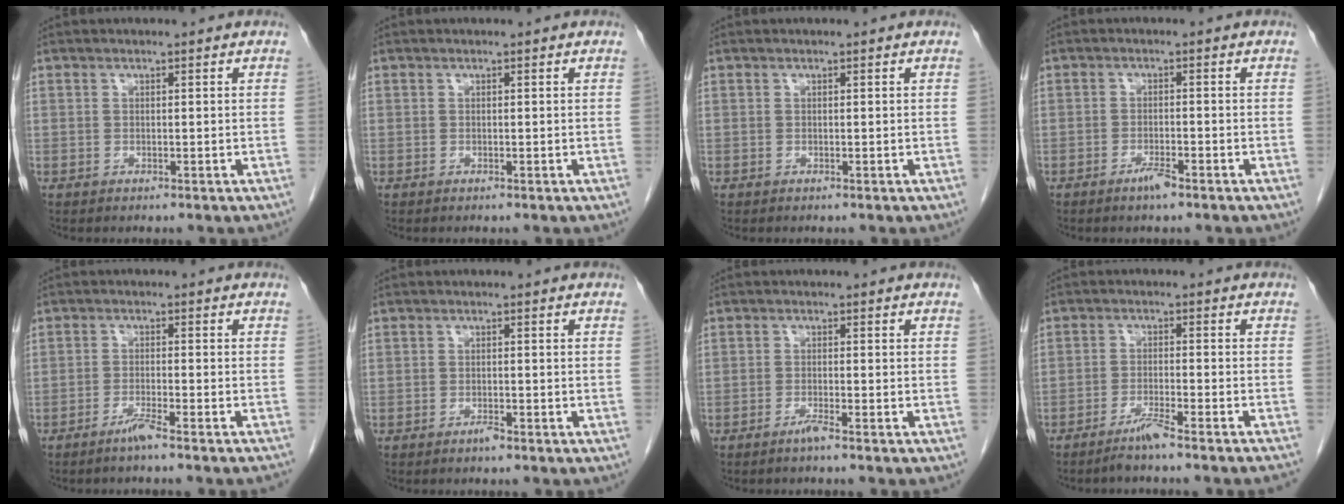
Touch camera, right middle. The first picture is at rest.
{"total": 0.0}
{"total": 0.0}
{"total": 2.3, "force": [-1.7, 0.1, 1.6], "torque": [-0.034, -0.003, -0.029]}
{"total": 3.4, "force": [-2.7, -0.8, 2.0], "torque": [-0.040, -0.006, -0.046]}
{"total": 1.0, "force": [-0.8, 0.0, 0.6], "torque": [-0.016, -0.002, -0.013]}
{"total": 1.6, "force": [-1.2, -0.4, 0.9], "torque": [-0.023, -0.003, -0.024]}
{"total": 4.9, "force": [-3.9, -1.2, 2.6], "torque": [-0.044, -0.010, -0.069]}